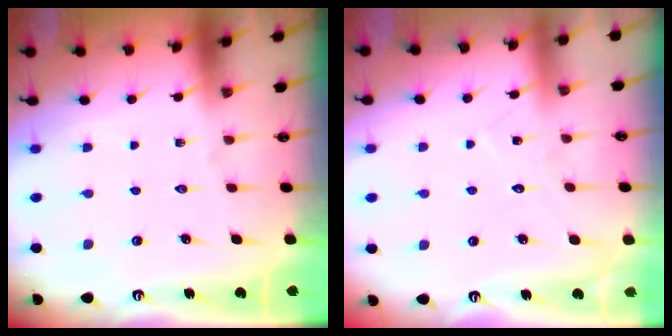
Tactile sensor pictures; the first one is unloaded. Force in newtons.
{"total": 6.6, "press": 6.6, "slide": 0.4}